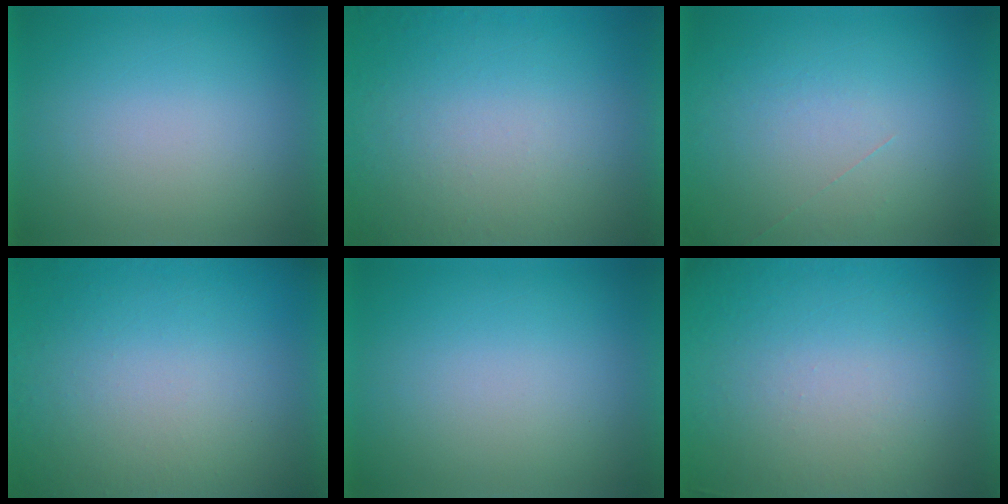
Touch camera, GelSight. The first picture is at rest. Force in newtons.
{"total": 4.7}
{"total": 1.2}
{"total": 5.0}
{"total": 0.0}
{"total": 7.3}